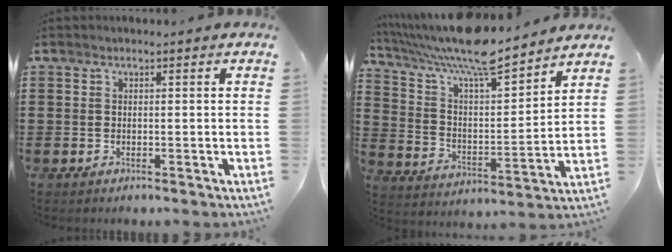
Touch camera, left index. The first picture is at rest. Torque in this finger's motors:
{"motor_torque": [0.40, -0.04, 1.05, 0.21]}